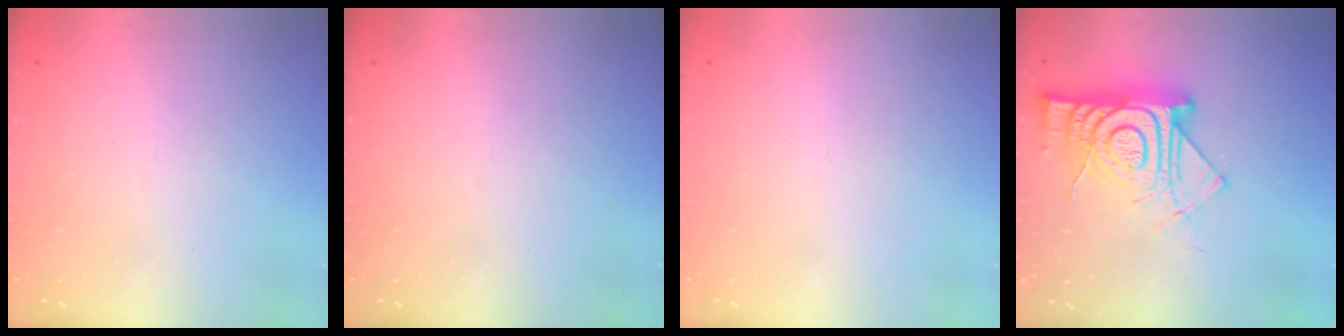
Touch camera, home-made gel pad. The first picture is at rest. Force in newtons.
{"total": 0.0}
{"total": 1.7, "press": 1.7, "slide": 0.1}
{"total": 16.8, "press": 16.7, "slide": 1.5}